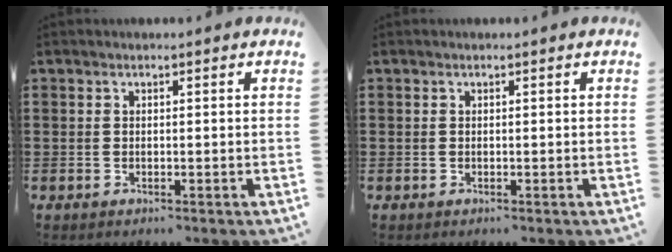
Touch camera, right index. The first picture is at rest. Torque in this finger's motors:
{"motor_torque": [0.26, 1.59, 0.00, 0.00]}